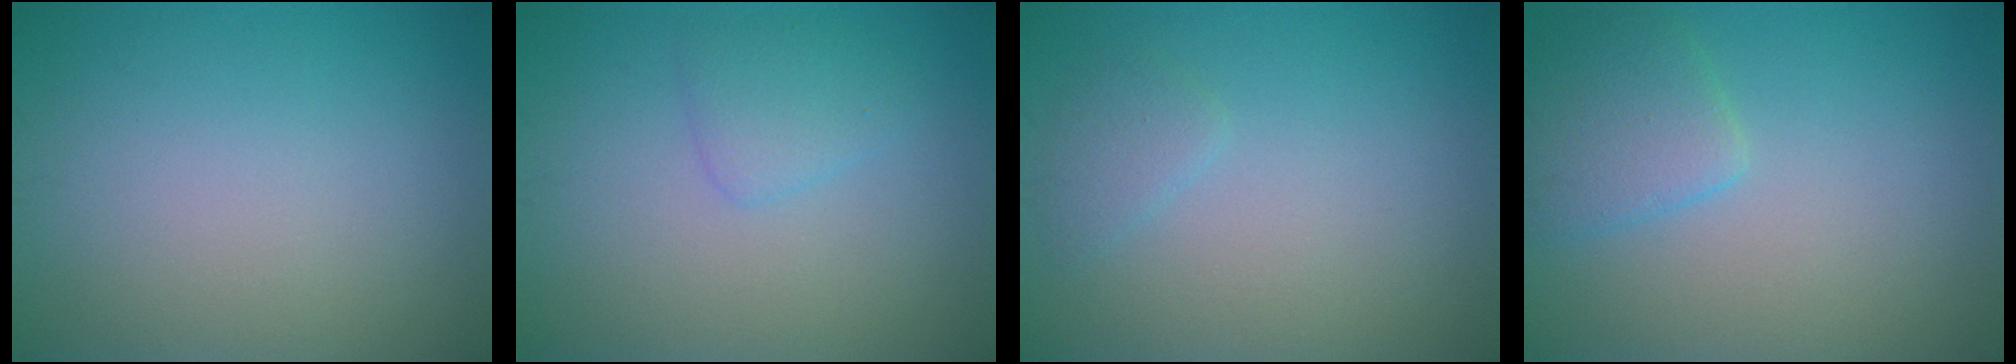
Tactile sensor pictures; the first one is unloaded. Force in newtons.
{"total": 1.8, "press": 1.8, "slide": 0.1}
{"total": 1.3, "press": 1.2, "slide": 0.2}
{"total": 3.0, "press": 3.0, "slide": 0.3}